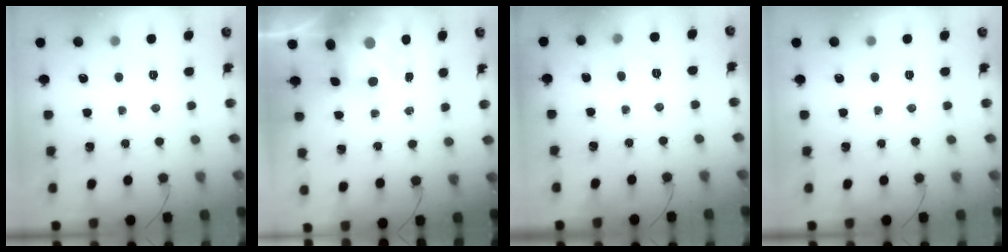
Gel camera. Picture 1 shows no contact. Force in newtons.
{"total": 6.2, "press": 6.1, "slide": 1.4}
{"total": 5.7, "press": 5.5, "slide": 1.5}
{"total": 0.0}